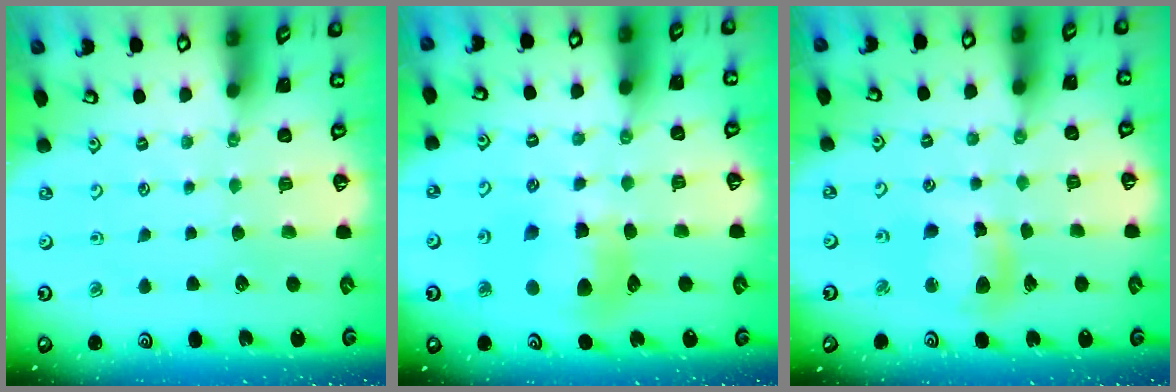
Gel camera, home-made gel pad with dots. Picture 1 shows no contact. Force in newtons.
{"total": 9.2, "press": 9.2, "slide": 1.1}
{"total": 10.7, "press": 10.6, "slide": 1.3}